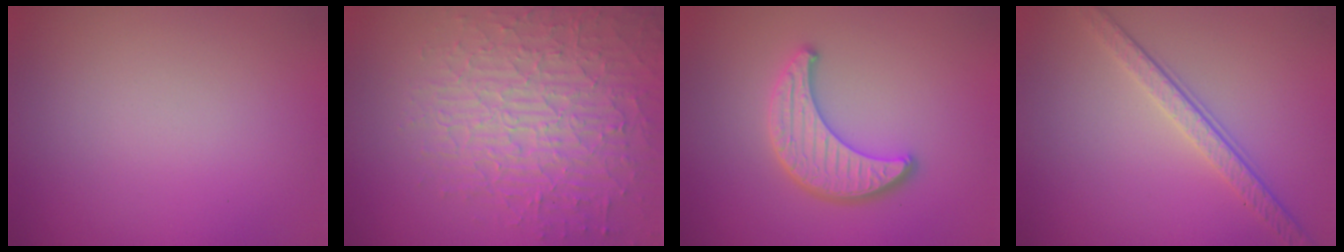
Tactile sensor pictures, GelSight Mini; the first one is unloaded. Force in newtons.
{"total": 6.9, "press": 5.2, "slide": 4.6}
{"total": 3.8, "press": 3.5, "slide": 1.4}
{"total": 3.8, "press": 2.8, "slide": 2.5}